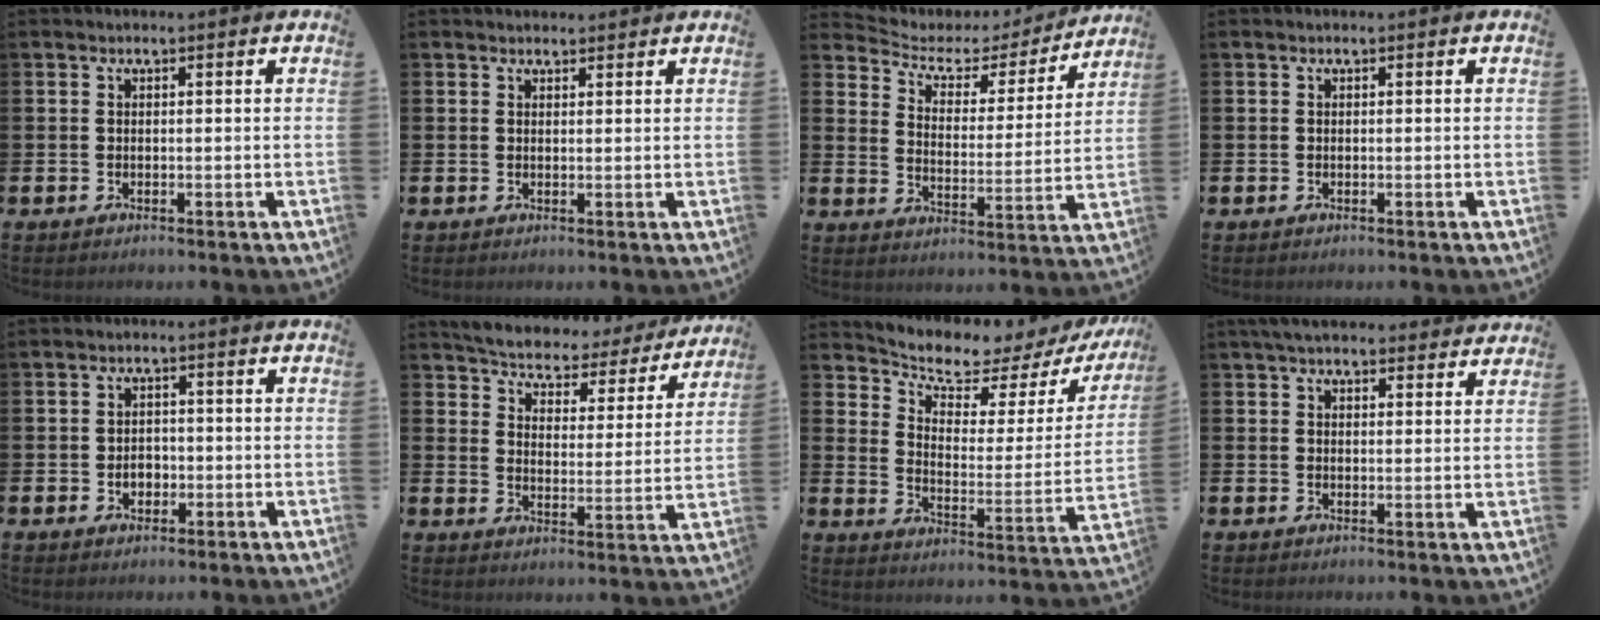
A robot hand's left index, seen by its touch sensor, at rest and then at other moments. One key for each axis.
{"total": 1.5, "fx": 1.4, "fy": 0.5, "fz": 0.0, "tx": 0.007, "ty": 0.000, "tz": 0.024}
{"total": 4.7, "fx": 4.0, "fy": 2.2, "fz": 0.9, "tx": -0.048, "ty": -0.030, "tz": 0.061}
{"total": 0.0}
{"total": 2.3, "fx": -0.6, "fy": 1.8, "fz": 1.3, "tx": -0.006, "ty": -0.005, "tz": -0.019}
{"total": 5.0, "fx": 4.9, "fy": 1.1, "fz": 0.4, "tx": -0.040, "ty": -0.043, "tz": 0.079}
{"total": 6.0, "fx": 5.5, "fy": 1.7, "fz": 1.7, "tx": -0.063, "ty": -0.047, "tz": 0.088}
{"total": 4.6, "fx": 4.3, "fy": 1.2, "fz": 1.3, "tx": -0.032, "ty": -0.011, "tz": 0.079}